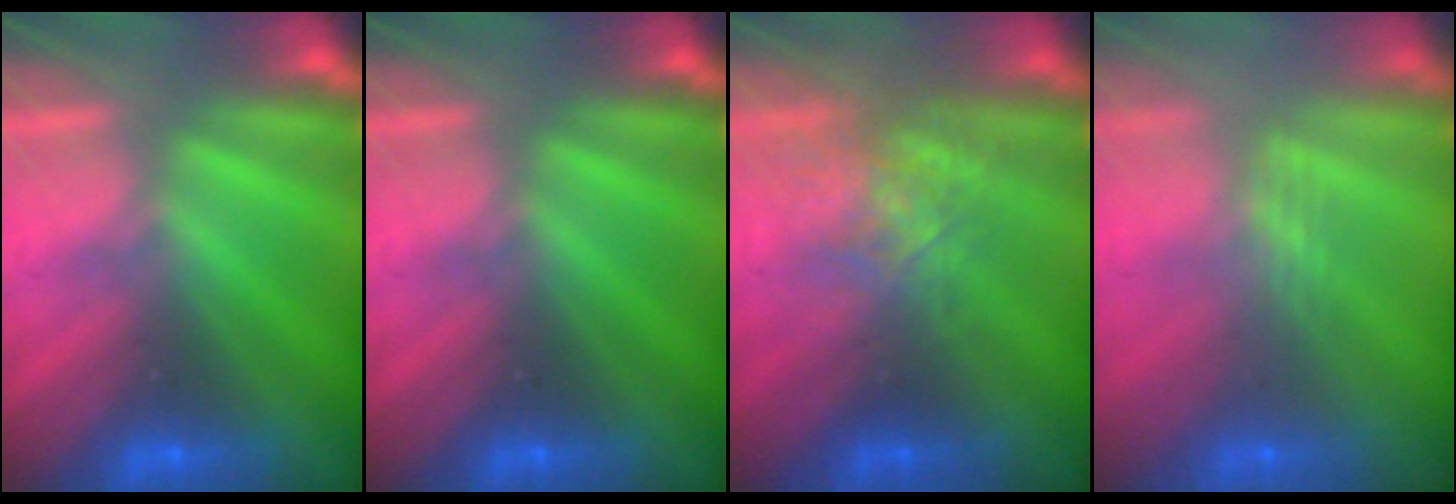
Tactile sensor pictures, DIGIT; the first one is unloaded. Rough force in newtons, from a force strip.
{"total": 0.0}
{"total": 2.6}
{"total": 2.4}